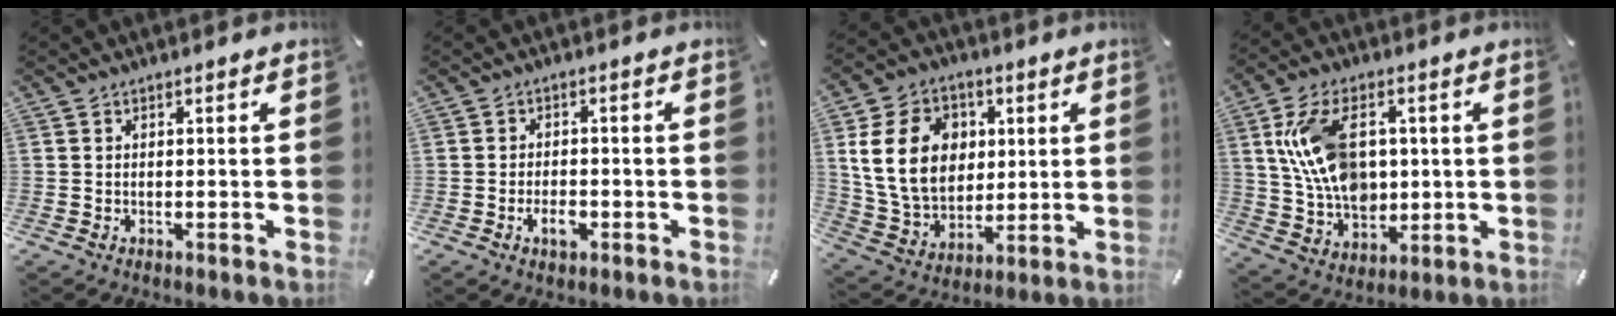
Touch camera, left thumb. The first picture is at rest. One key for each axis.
{"total": 4.0, "fx": -1.7, "fy": 2.5, "fz": 2.7, "tx": -0.059, "ty": 0.002, "tz": -0.032}
{"total": 16.5, "fx": 3.5, "fy": 13.1, "fz": 9.3, "tx": -0.190, "ty": 0.006, "tz": 0.065}
{"total": 14.3, "fx": 2.4, "fy": 10.2, "fz": 9.8, "tx": -0.207, "ty": 0.012, "tz": 0.047}